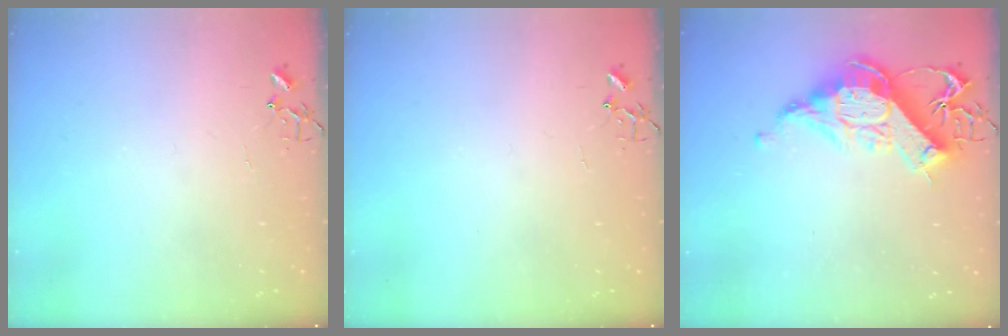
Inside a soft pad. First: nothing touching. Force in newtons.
{"total": 0.0}
{"total": 15.7, "press": 15.5, "slide": 1.9}